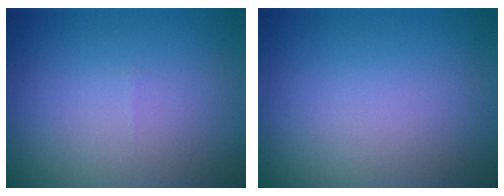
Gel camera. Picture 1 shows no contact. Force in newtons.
{"total": 0.0}